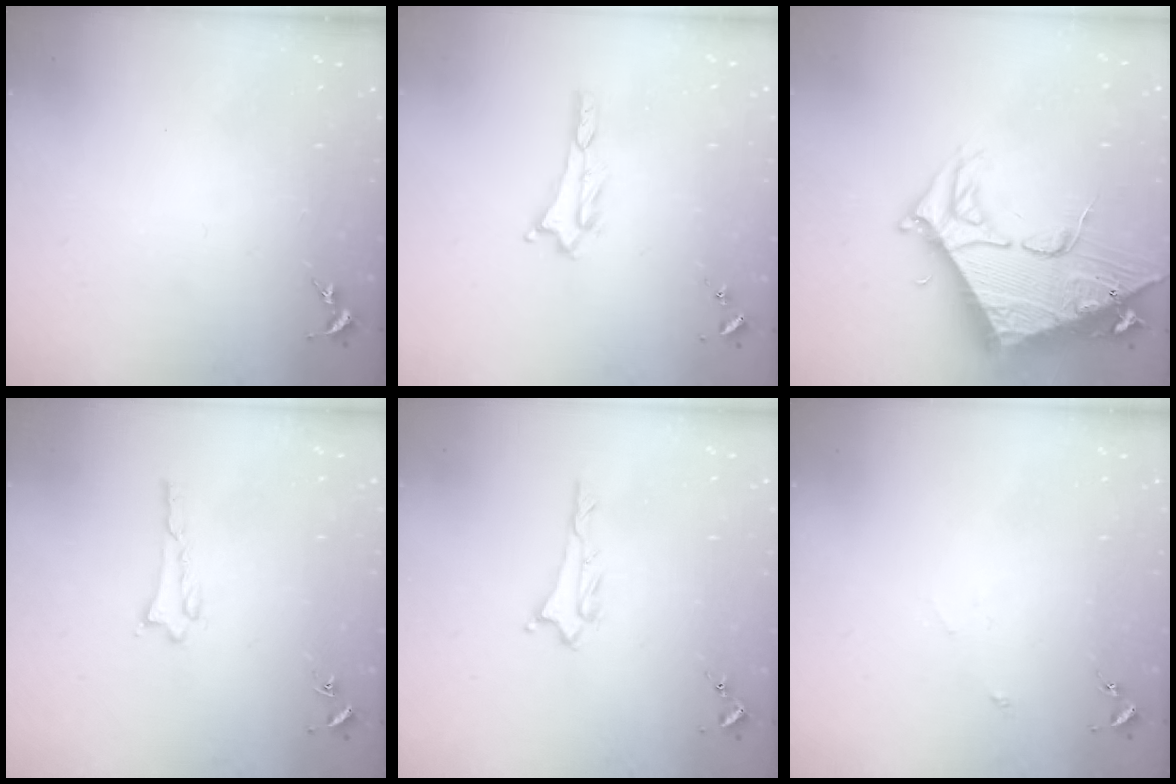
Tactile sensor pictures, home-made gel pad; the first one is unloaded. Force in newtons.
{"total": 0.7, "press": 0.7, "slide": 0.2}
{"total": 11.1, "press": 11.1, "slide": 1.3}
{"total": 1.4, "press": 1.4, "slide": 0.2}
{"total": 1.1, "press": 1.0, "slide": 0.1}
{"total": 2.5, "press": 2.5, "slide": 0.2}